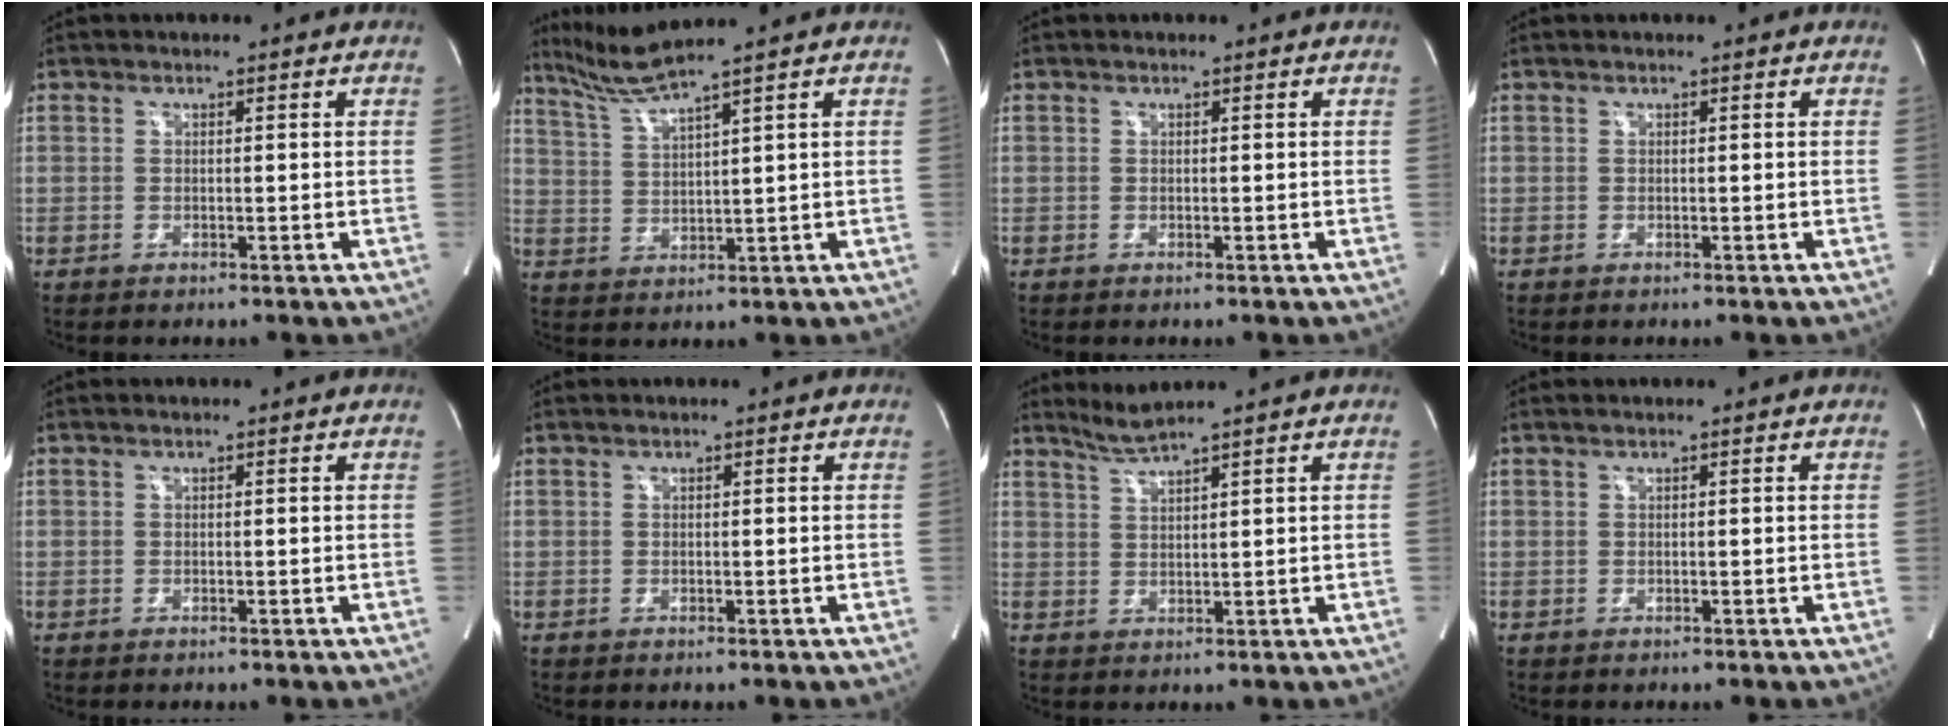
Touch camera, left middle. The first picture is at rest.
{"total": 5.9, "force": [5.1, -2.1, 2.2], "torque": [-0.054, -0.007, 0.108]}
{"total": 0.0}
{"total": 0.0}
{"total": 0.0}
{"total": 0.0}
{"total": 3.0, "force": [2.6, -1.3, 0.7], "torque": [-0.021, -0.009, 0.061]}
{"total": 0.6, "force": [0.4, -0.1, 0.4], "torque": [-0.013, 0.010, 0.013]}